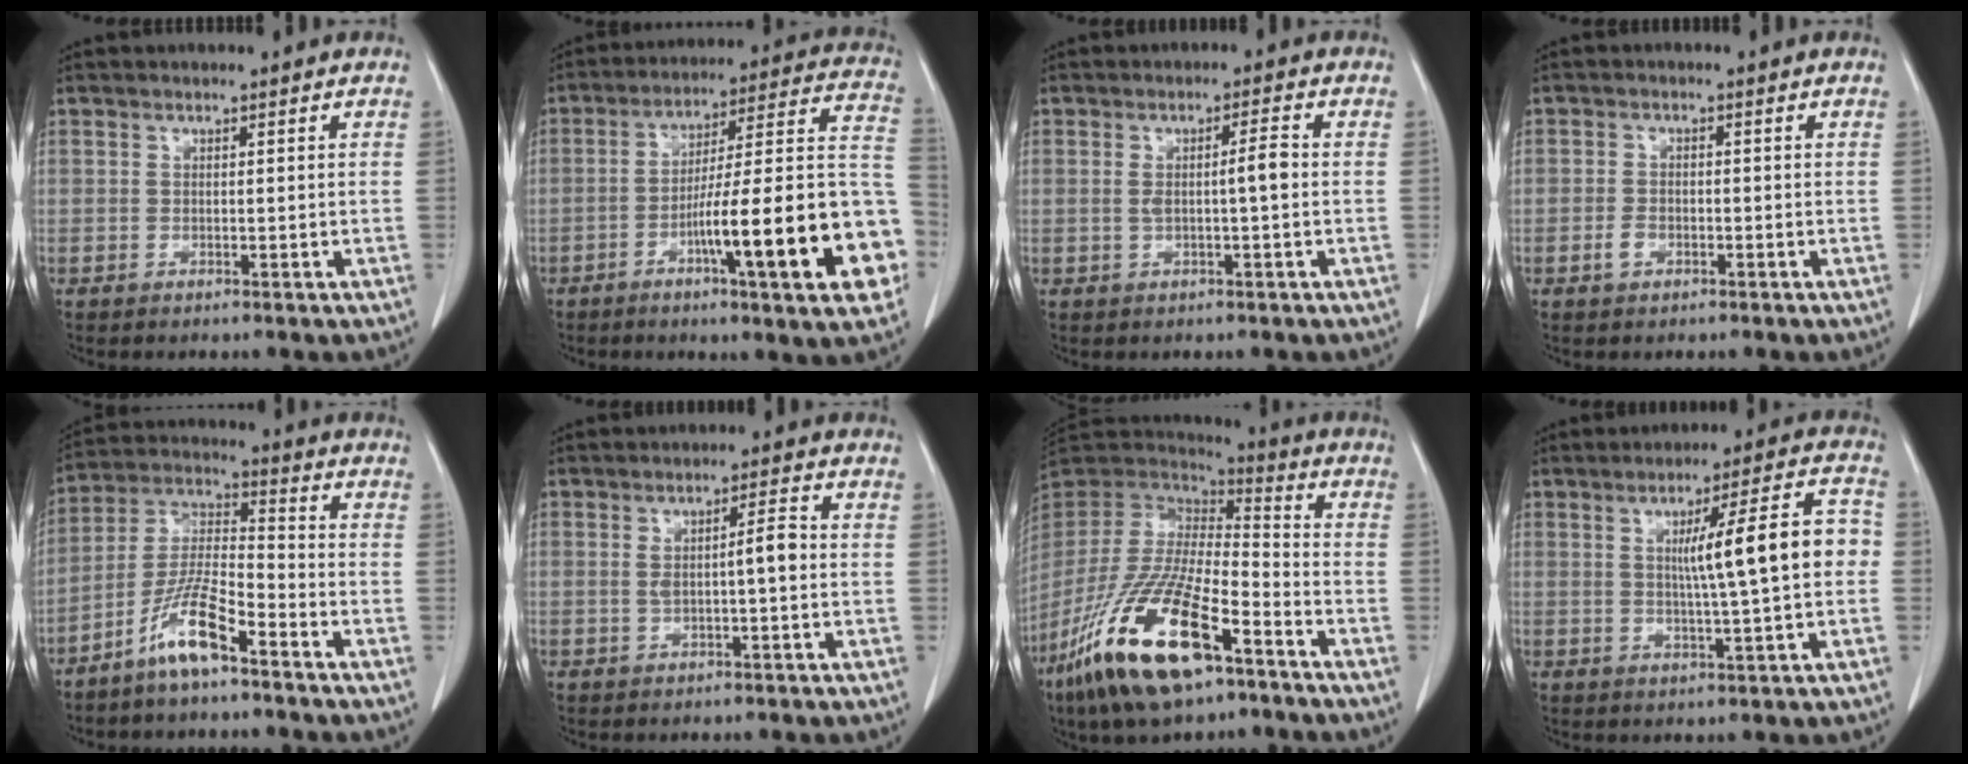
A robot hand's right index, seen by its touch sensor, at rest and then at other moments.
{"total": 23.0, "force": [-7.7, 1.6, 21.7], "torque": [-0.240, 0.015, -0.110]}
{"total": 3.5, "force": [-0.1, 0.2, 3.5], "torque": [-0.065, 0.006, 0.000]}
{"total": 1.9, "force": [-0.8, 1.3, 1.0], "torque": [-0.019, 0.004, -0.012]}
{"total": 9.6, "force": [-6.2, 1.3, 7.2], "torque": [-0.154, -0.007, -0.126]}
{"total": 4.0, "force": [-0.1, 0.5, 3.9], "torque": [-0.072, 0.009, 0.001]}
{"total": 22.0, "force": [-12.6, 5.9, 17.0], "torque": [-0.359, -0.048, -0.235]}
{"total": 10.8, "force": [0.5, 0.5, 10.8], "torque": [-0.154, 0.020, 0.009]}